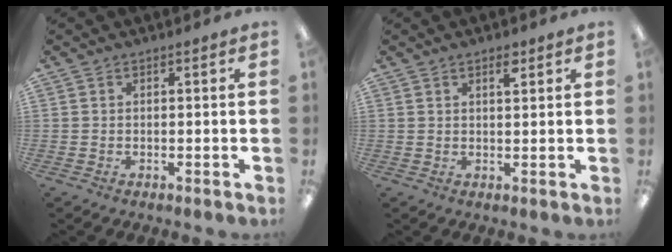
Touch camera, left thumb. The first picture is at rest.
{"total": 2.7, "force": [1.9, 0.8, 1.7], "torque": [-0.021, -0.004, 0.030]}